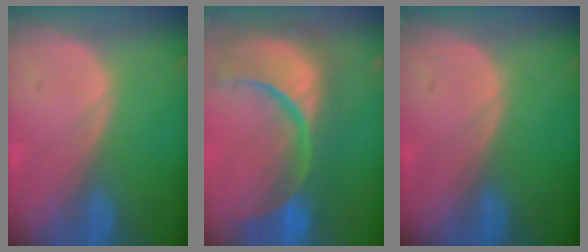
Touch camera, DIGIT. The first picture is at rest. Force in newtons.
{"total": 15.2, "press": 12.1, "slide": 9.2}
{"total": 0.0}